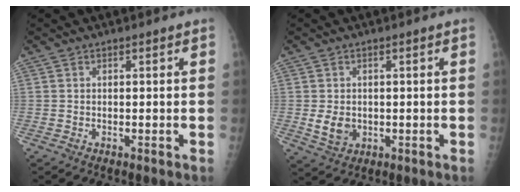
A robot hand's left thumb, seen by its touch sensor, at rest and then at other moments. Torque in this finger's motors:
{"motor_torque": [0.68, 0.57, 0.58, 0.13, 0.06]}